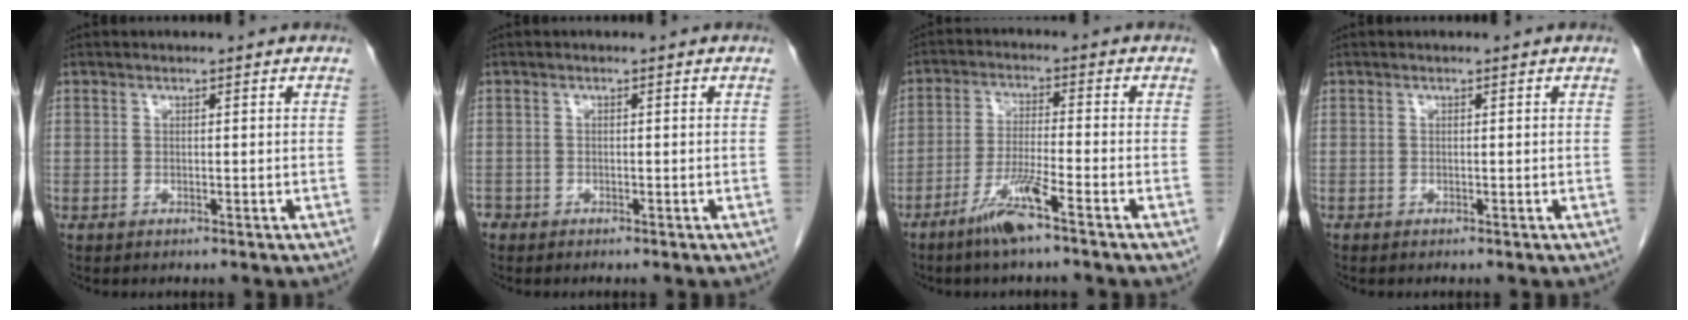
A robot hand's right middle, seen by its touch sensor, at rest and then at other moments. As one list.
[{"total": 1.3, "force": [-0.9, 0.9, 0.3], "torque": [-0.011, 0.000, -0.017]}, {"total": 6.8, "force": [-4.3, -0.4, 5.3], "torque": [-0.105, -0.010, -0.085]}, {"total": 0.0}]